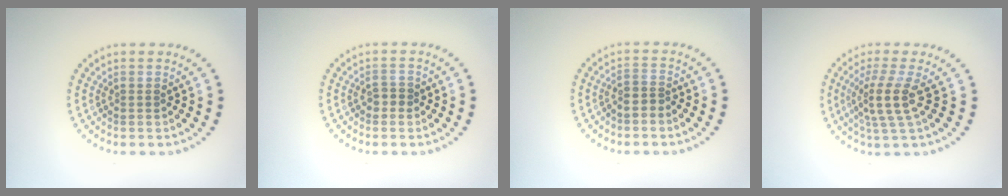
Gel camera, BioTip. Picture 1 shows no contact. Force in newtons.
{"total": 1.1, "press": 1.1, "slide": 0.3}
{"total": 1.2, "press": 0.9, "slide": 0.8}
{"total": 3.4, "press": 2.4, "slide": 2.4}